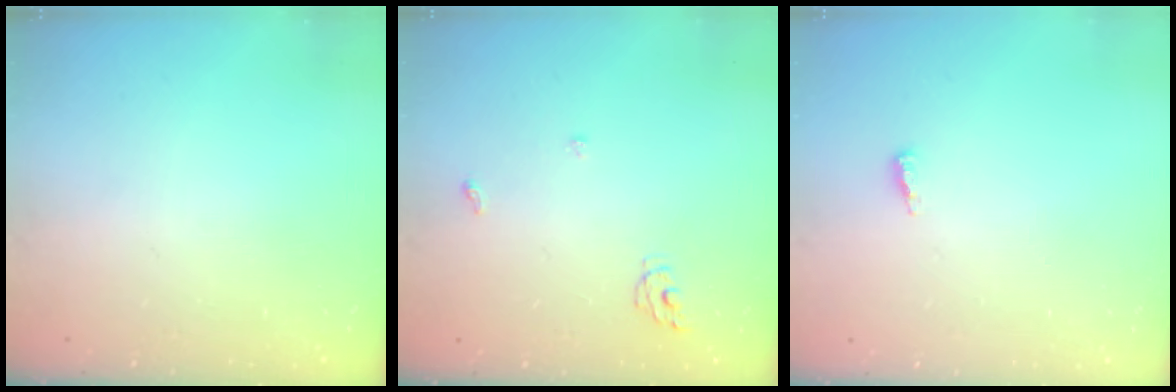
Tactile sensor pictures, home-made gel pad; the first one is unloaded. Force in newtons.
{"total": 4.6, "press": 4.6, "slide": 0.5}
{"total": 7.7, "press": 4.9, "slide": 5.9}